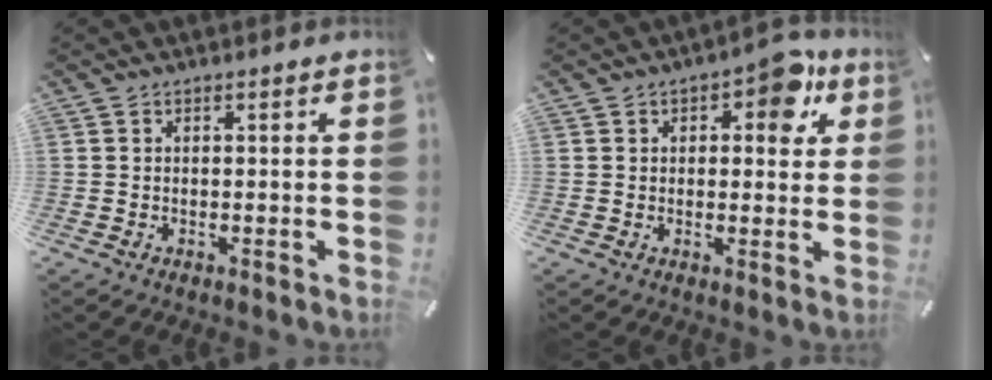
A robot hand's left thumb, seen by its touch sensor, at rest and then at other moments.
{"total": 8.4, "force": [3.9, 4.7, 5.8], "torque": [-0.051, -0.018, 0.056]}